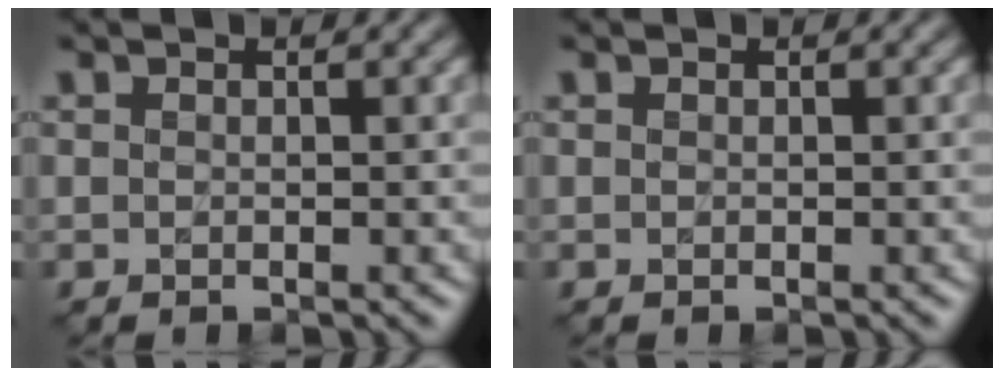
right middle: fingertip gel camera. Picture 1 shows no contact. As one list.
[{"total": 0.0}]